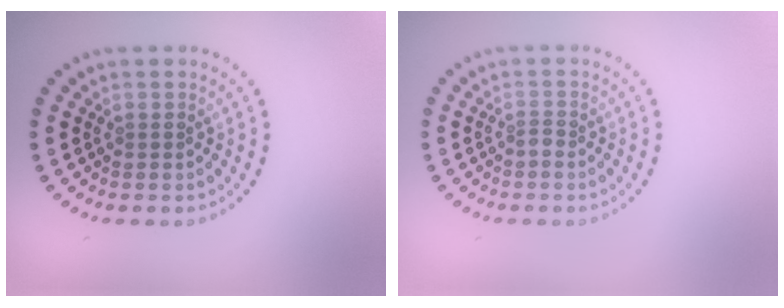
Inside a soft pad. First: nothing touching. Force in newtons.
{"total": 0.8, "press": 0.5, "slide": 0.7}